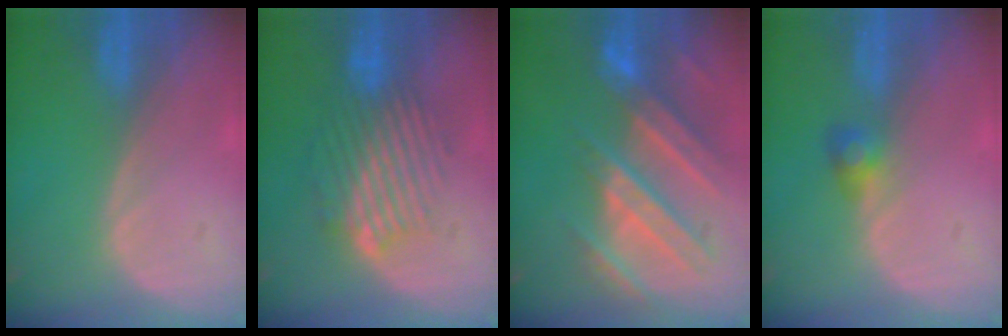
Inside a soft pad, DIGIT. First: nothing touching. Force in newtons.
{"total": 9.2, "press": 8.0, "slide": 4.7}
{"total": 10.9, "press": 9.8, "slide": 4.9}
{"total": 2.5, "press": 2.5, "slide": 0.5}